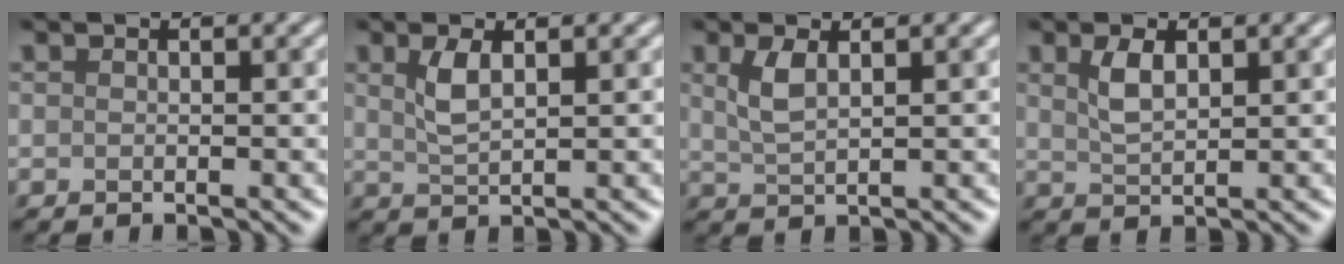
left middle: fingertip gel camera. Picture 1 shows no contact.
{"total": 2.4, "force": [1.0, 0.9, 2.0], "torque": [-0.046, 0.000, 0.023]}
{"total": 2.5, "force": [1.0, 1.0, 2.0], "torque": [-0.049, 0.000, 0.025]}
{"total": 2.5, "force": [1.2, 1.1, 2.0], "torque": [-0.044, 0.002, 0.026]}